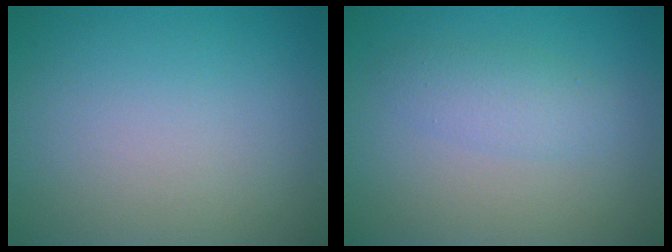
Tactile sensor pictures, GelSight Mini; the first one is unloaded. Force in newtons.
{"total": 2.3, "press": 2.3, "slide": 0.1}